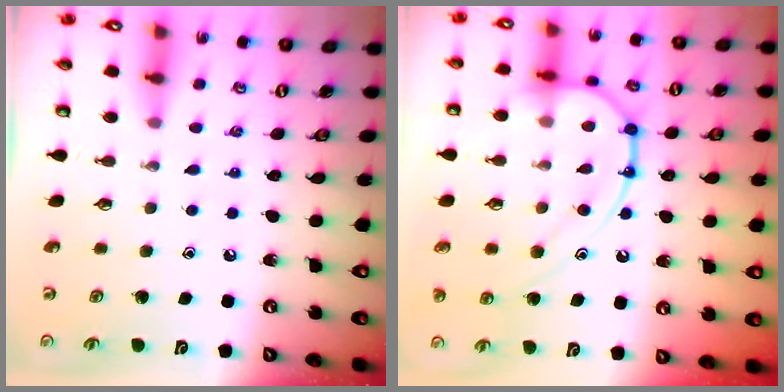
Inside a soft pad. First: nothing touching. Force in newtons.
{"total": 15.4, "press": 15.3, "slide": 1.4}